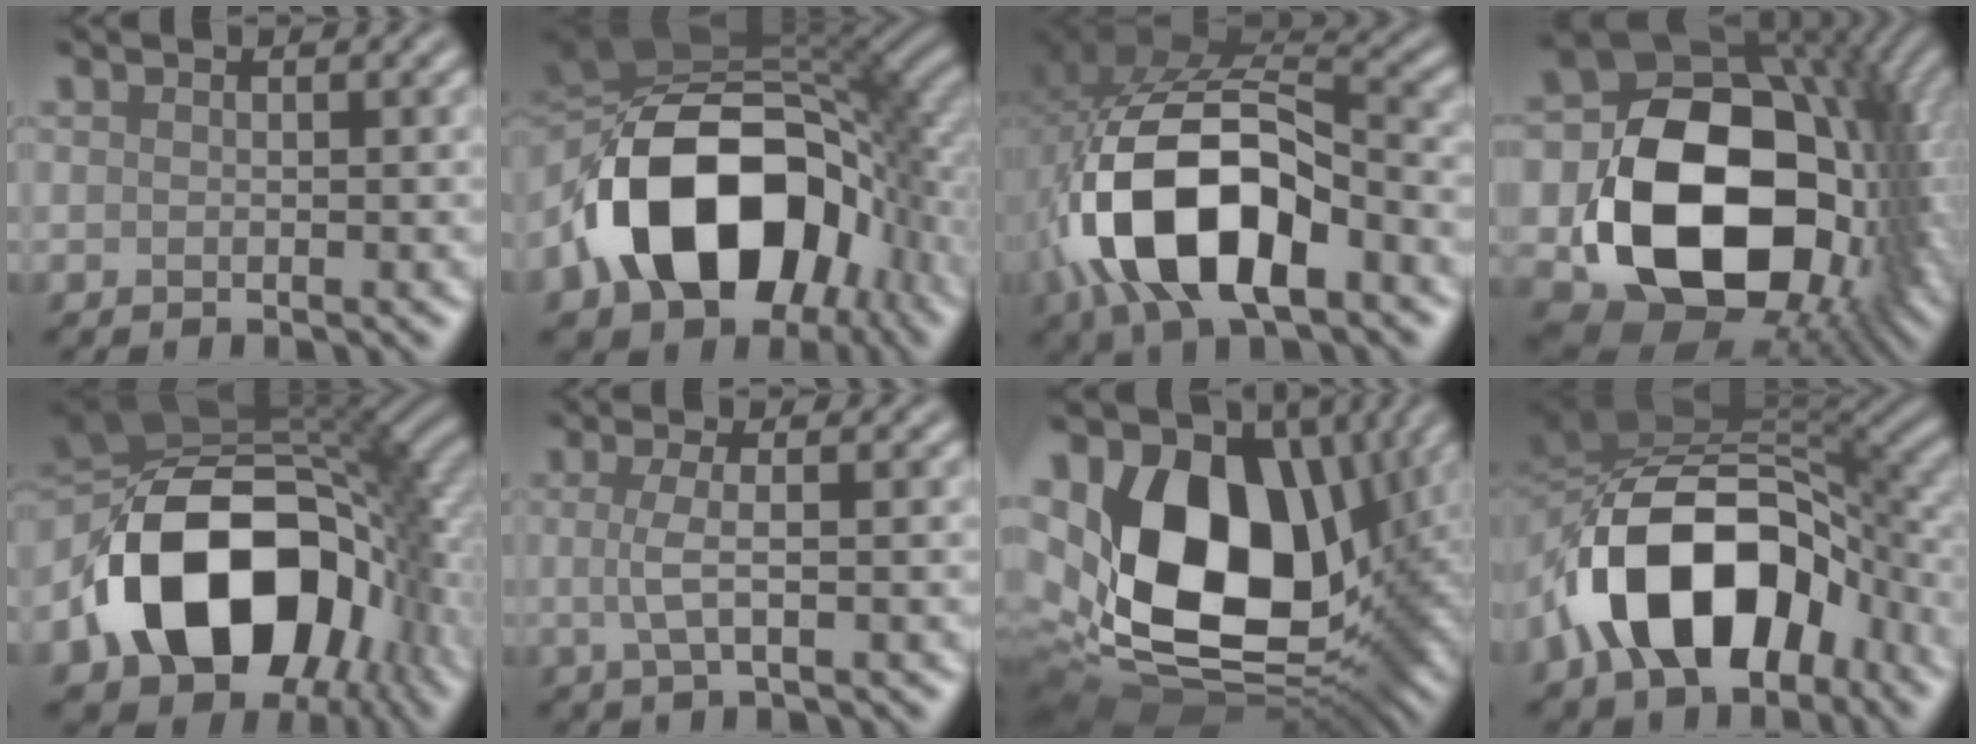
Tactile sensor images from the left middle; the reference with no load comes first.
{"total": 17.0, "force": [-4.4, 11.3, 12.0], "torque": [-0.214, -0.007, -0.077]}
{"total": 14.1, "force": [-4.5, 7.5, 11.0], "torque": [-0.212, -0.002, -0.084]}
{"total": 19.4, "force": [-2.0, 14.3, 13.0], "torque": [-0.231, -0.046, 0.000]}
{"total": 17.0, "force": [-4.2, 11.4, 11.9], "torque": [-0.209, -0.009, -0.077]}
{"total": 2.2, "force": [0.1, 0.3, 2.2], "torque": [-0.049, -0.001, 0.002]}
{"total": 17.5, "force": [2.2, 11.4, 13.1], "torque": [-0.255, -0.022, 0.057]}
{"total": 13.7, "force": [-5.1, 7.9, 9.9], "torque": [-0.159, 0.010, -0.100]}